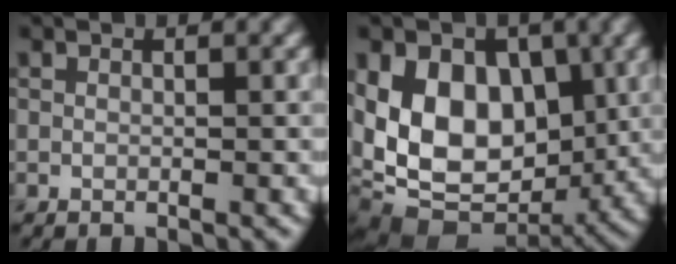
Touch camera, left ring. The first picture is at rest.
{"total": 12.6, "force": [-0.3, 8.8, 9.0], "torque": [-0.143, -0.002, -0.010]}